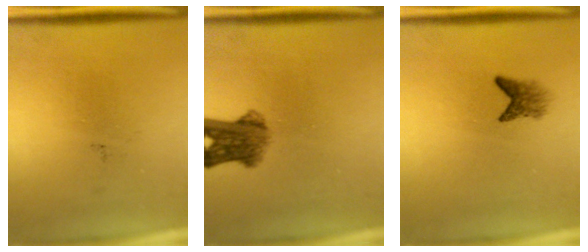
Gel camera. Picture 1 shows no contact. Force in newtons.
{"total": 5.7}
{"total": 2.3}